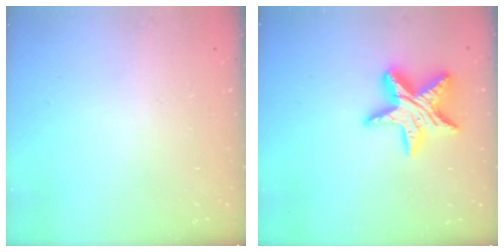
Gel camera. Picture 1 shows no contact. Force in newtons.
{"total": 16.4, "press": 16.3, "slide": 1.0}